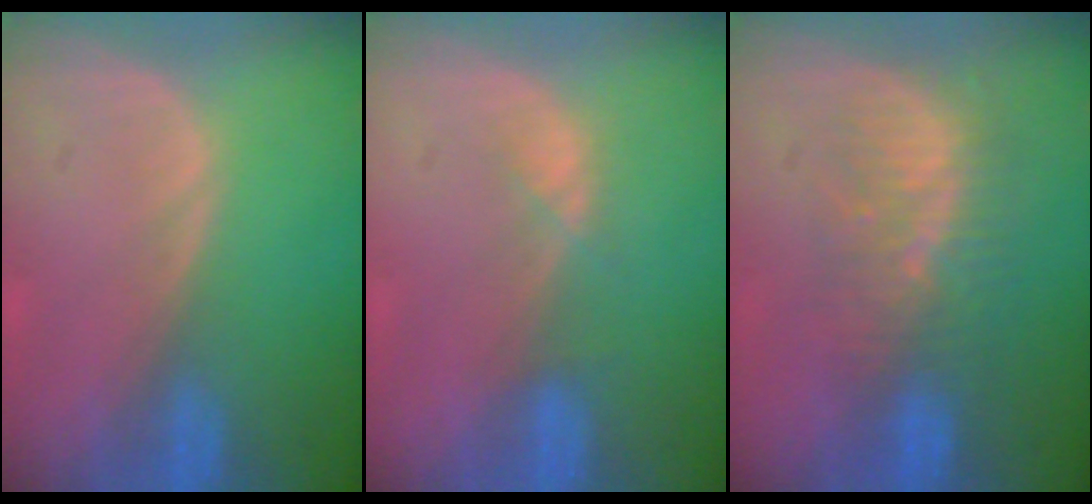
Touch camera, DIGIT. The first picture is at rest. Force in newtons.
{"total": 1.9, "press": 1.7, "slide": 0.9}
{"total": 8.0, "press": 7.6, "slide": 2.6}